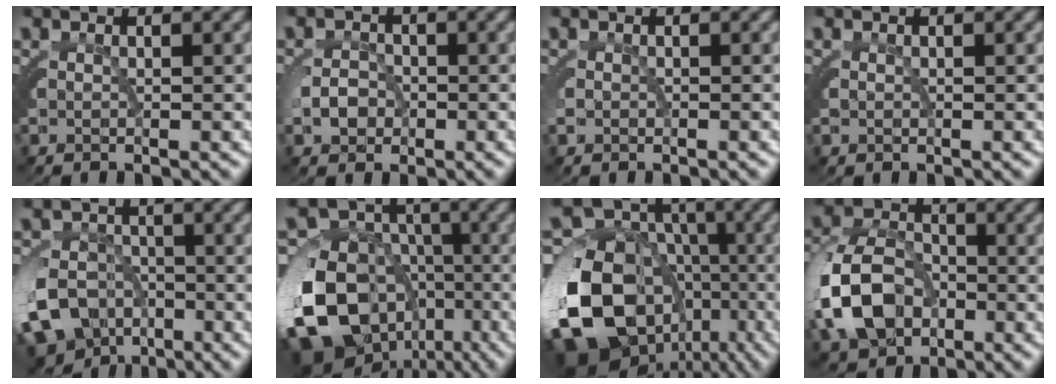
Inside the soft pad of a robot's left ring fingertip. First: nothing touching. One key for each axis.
{"total": 1.9, "fx": -0.8, "fy": 1.5, "fz": 0.9, "tx": -0.022, "ty": -0.002, "tz": -0.008}
{"total": 0.5, "fx": -0.3, "fy": 0.3, "fz": 0.3, "tx": -0.014, "ty": -0.002, "tz": -0.001}
{"total": 0.7, "fx": 0.0, "fy": 0.7, "fz": 0.3, "tx": -0.012, "ty": -0.003, "tz": 0.001}
{"total": 12.8, "fx": -6.1, "fy": 10.6, "fz": 3.7, "tx": -0.068, "ty": -0.048, "tz": -0.101}
{"total": 18.2, "fx": -4.7, "fy": 15.0, "fz": 9.4, "tx": -0.205, "ty": -0.081, "tz": -0.057}
{"total": 20.8, "fx": -4.7, "fy": 16.9, "fz": 11.2, "tx": -0.245, "ty": -0.086, "tz": -0.056}
{"total": 8.2, "fx": -2.3, "fy": 6.2, "fz": 4.9, "tx": -0.106, "ty": -0.026, "tz": -0.031}